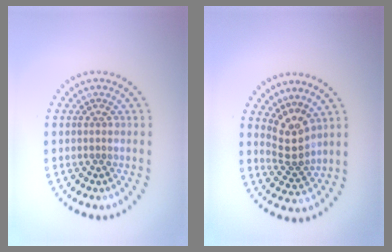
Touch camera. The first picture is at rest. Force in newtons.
{"total": 2.9, "press": 2.2, "slide": 2.0}